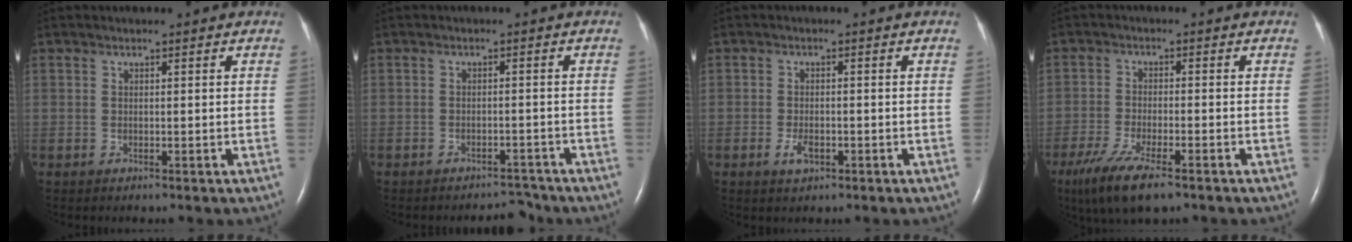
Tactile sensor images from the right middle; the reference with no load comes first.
{"total": 3.1, "force": [-3.0, 0.8, 0.1], "torque": [-0.001, 0.000, -0.044]}
{"total": 2.4, "force": [-1.1, 1.1, 1.8], "torque": [-0.042, 0.000, -0.018]}
{"total": 9.3, "force": [-6.2, 1.9, 6.7], "torque": [-0.128, -0.024, -0.103]}